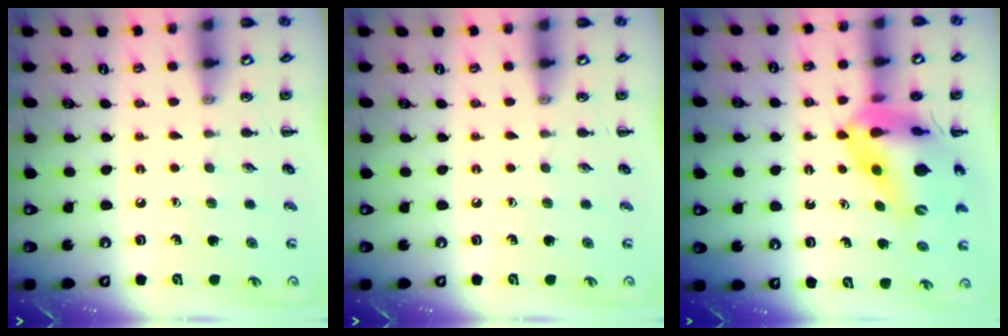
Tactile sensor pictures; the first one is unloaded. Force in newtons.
{"total": 0.0}
{"total": 15.7, "press": 15.1, "slide": 4.4}